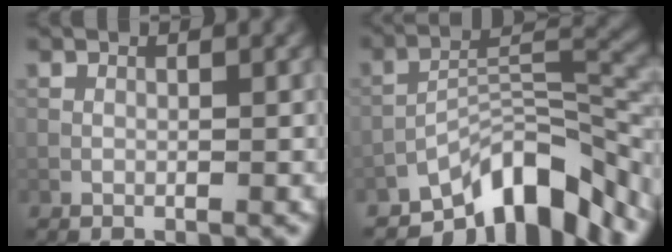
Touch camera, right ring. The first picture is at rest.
{"total": 9.5, "force": [-6.9, 3.2, 5.7], "torque": [-0.076, 0.006, -0.127]}